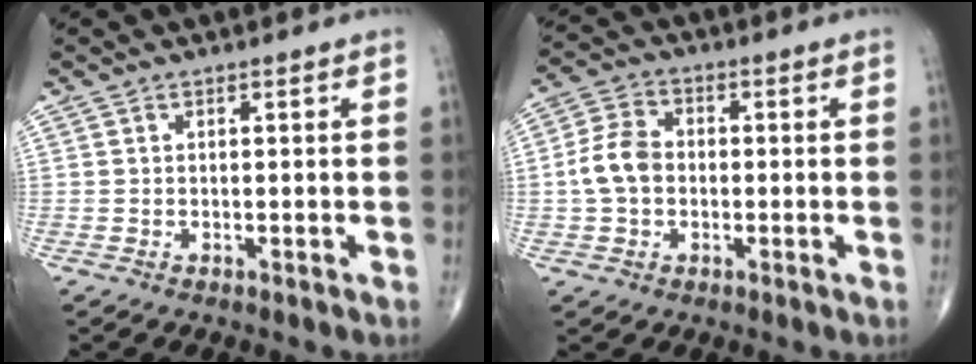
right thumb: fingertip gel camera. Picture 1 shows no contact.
{"total": 7.5, "force": [-0.6, 5.6, 4.9], "torque": [-0.092, 0.022, -0.020]}